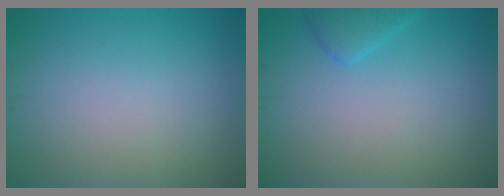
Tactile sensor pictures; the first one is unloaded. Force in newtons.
{"total": 1.7, "press": 1.7, "slide": 0.1}